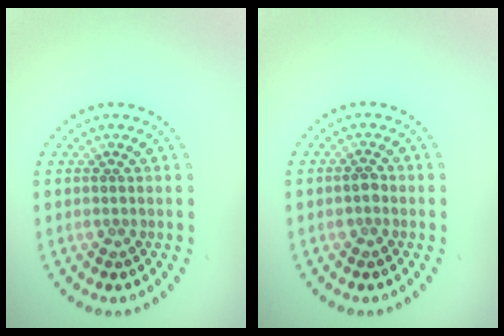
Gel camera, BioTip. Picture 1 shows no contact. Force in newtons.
{"total": 0.9, "press": 0.9, "slide": 0.2}